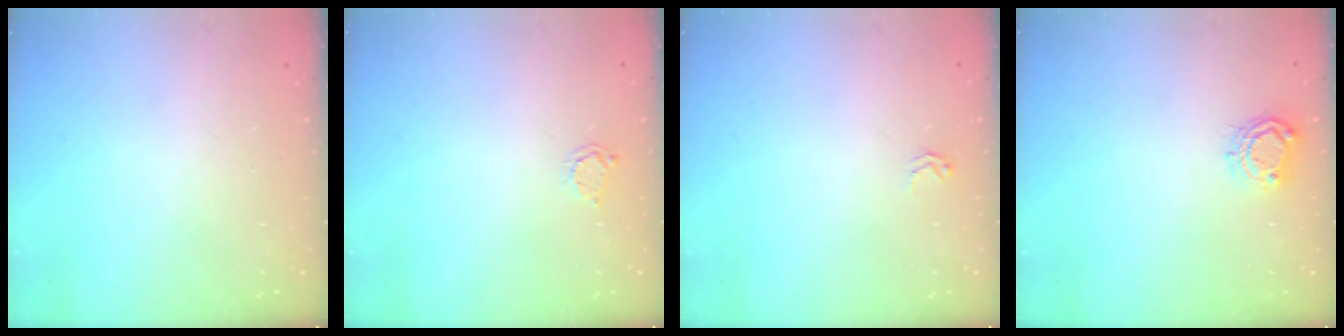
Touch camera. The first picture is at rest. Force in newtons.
{"total": 2.5, "press": 2.5, "slide": 0.4}
{"total": 2.5, "press": 2.5, "slide": 0.3}
{"total": 6.6, "press": 6.6, "slide": 0.5}